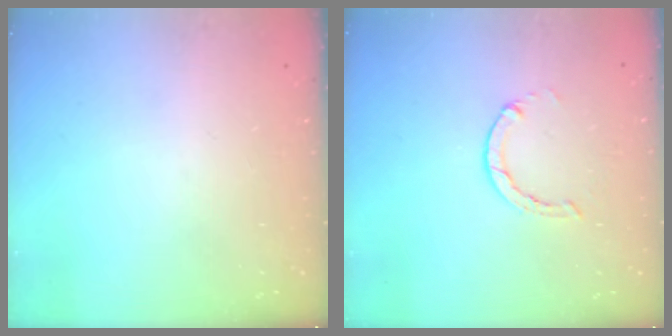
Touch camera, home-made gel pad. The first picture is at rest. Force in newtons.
{"total": 1.3, "press": 1.3, "slide": 0.3}